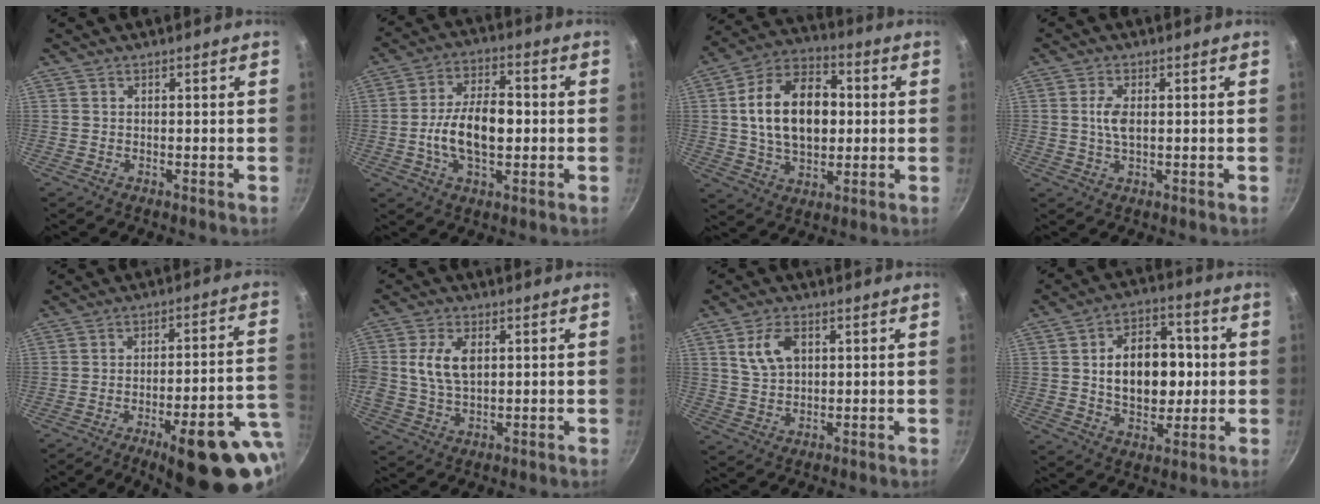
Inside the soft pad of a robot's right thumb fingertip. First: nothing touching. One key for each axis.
{"total": 12.4, "fx": -1.2, "fy": 6.7, "fz": 10.3, "tx": -0.168, "ty": 0.025, "tz": -0.027}
{"total": 18.1, "fx": 1.5, "fy": 11.9, "fz": 13.5, "tx": -0.196, "ty": 0.019, "tz": 0.018}
{"total": 2.3, "fx": 0.3, "fy": 1.1, "fz": 2.0, "tx": -0.041, "ty": 0.001, "tz": 0.006}
{"total": 20.8, "fx": -8.8, "fy": 6.2, "fz": 17.8, "tx": -0.193, "ty": 0.031, "tz": -0.115}
{"total": 8.6, "fx": 1.7, "fy": 5.2, "fz": 6.6, "tx": -0.120, "ty": 0.001, "tz": 0.029}
{"total": 7.1, "fx": 2.4, "fy": 4.5, "fz": 5.0, "tx": -0.083, "ty": -0.003, "tz": 0.046}
{"total": 16.1, "fx": 0.8, "fy": 11.0, "fz": 11.7, "tx": -0.137, "ty": 0.018, "tz": 0.014}